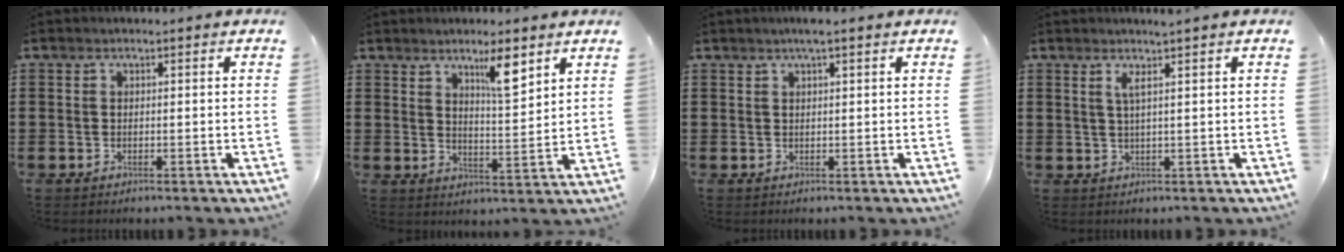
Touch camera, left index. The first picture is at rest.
{"total": 6.7, "force": [4.6, 1.2, 4.7], "torque": [-0.072, -0.019, 0.070]}
{"total": 2.1, "force": [1.4, 0.0, 1.5], "torque": [-0.031, 0.002, 0.025]}
{"total": 2.3, "force": [1.0, -0.5, 2.0], "torque": [-0.043, -0.006, 0.016]}